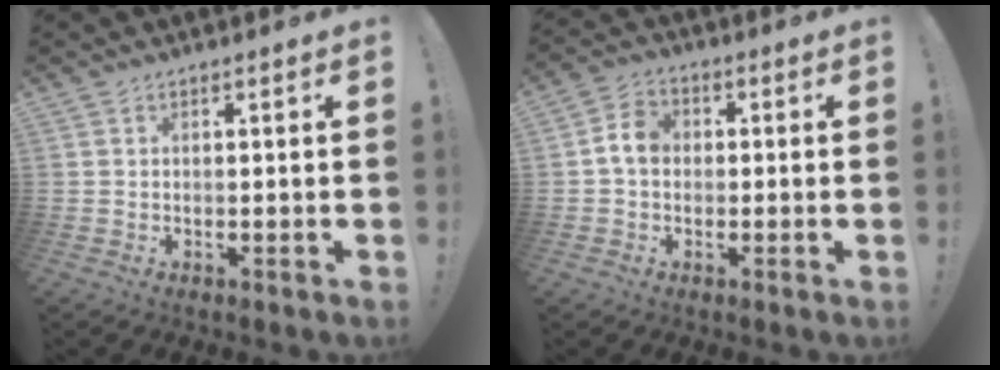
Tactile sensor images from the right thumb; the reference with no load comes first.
{"total": 6.6, "force": [-0.2, 5.1, 4.2], "torque": [-0.075, 0.020, -0.002]}